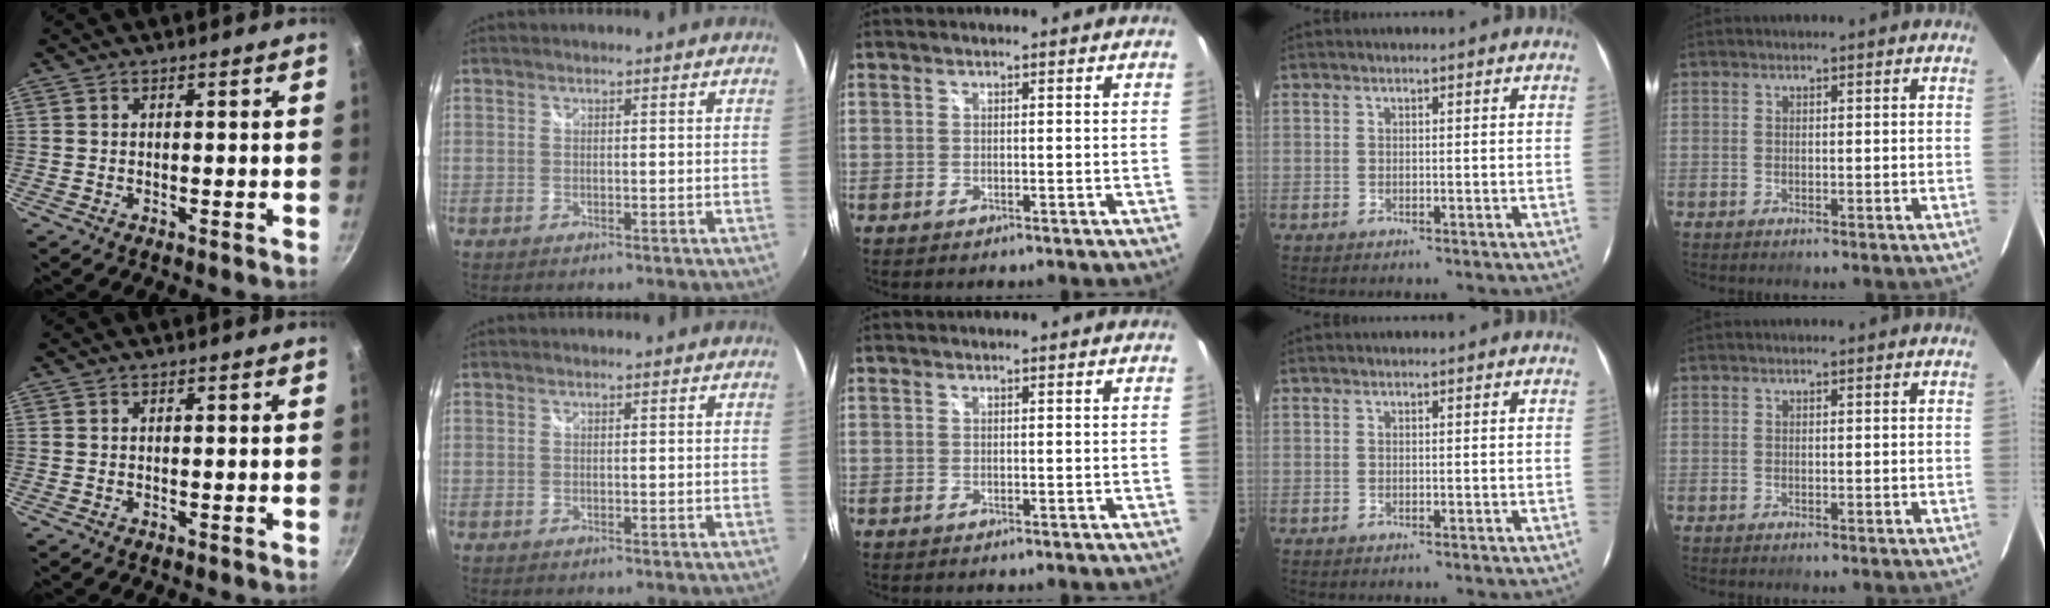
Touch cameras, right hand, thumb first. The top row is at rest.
{}